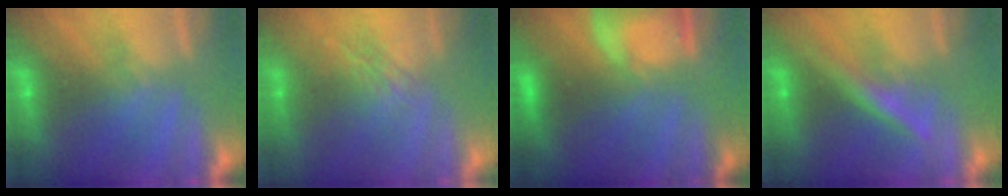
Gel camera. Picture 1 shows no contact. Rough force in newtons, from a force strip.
{"total": 2.0}
{"total": 6.3}
{"total": 3.3}